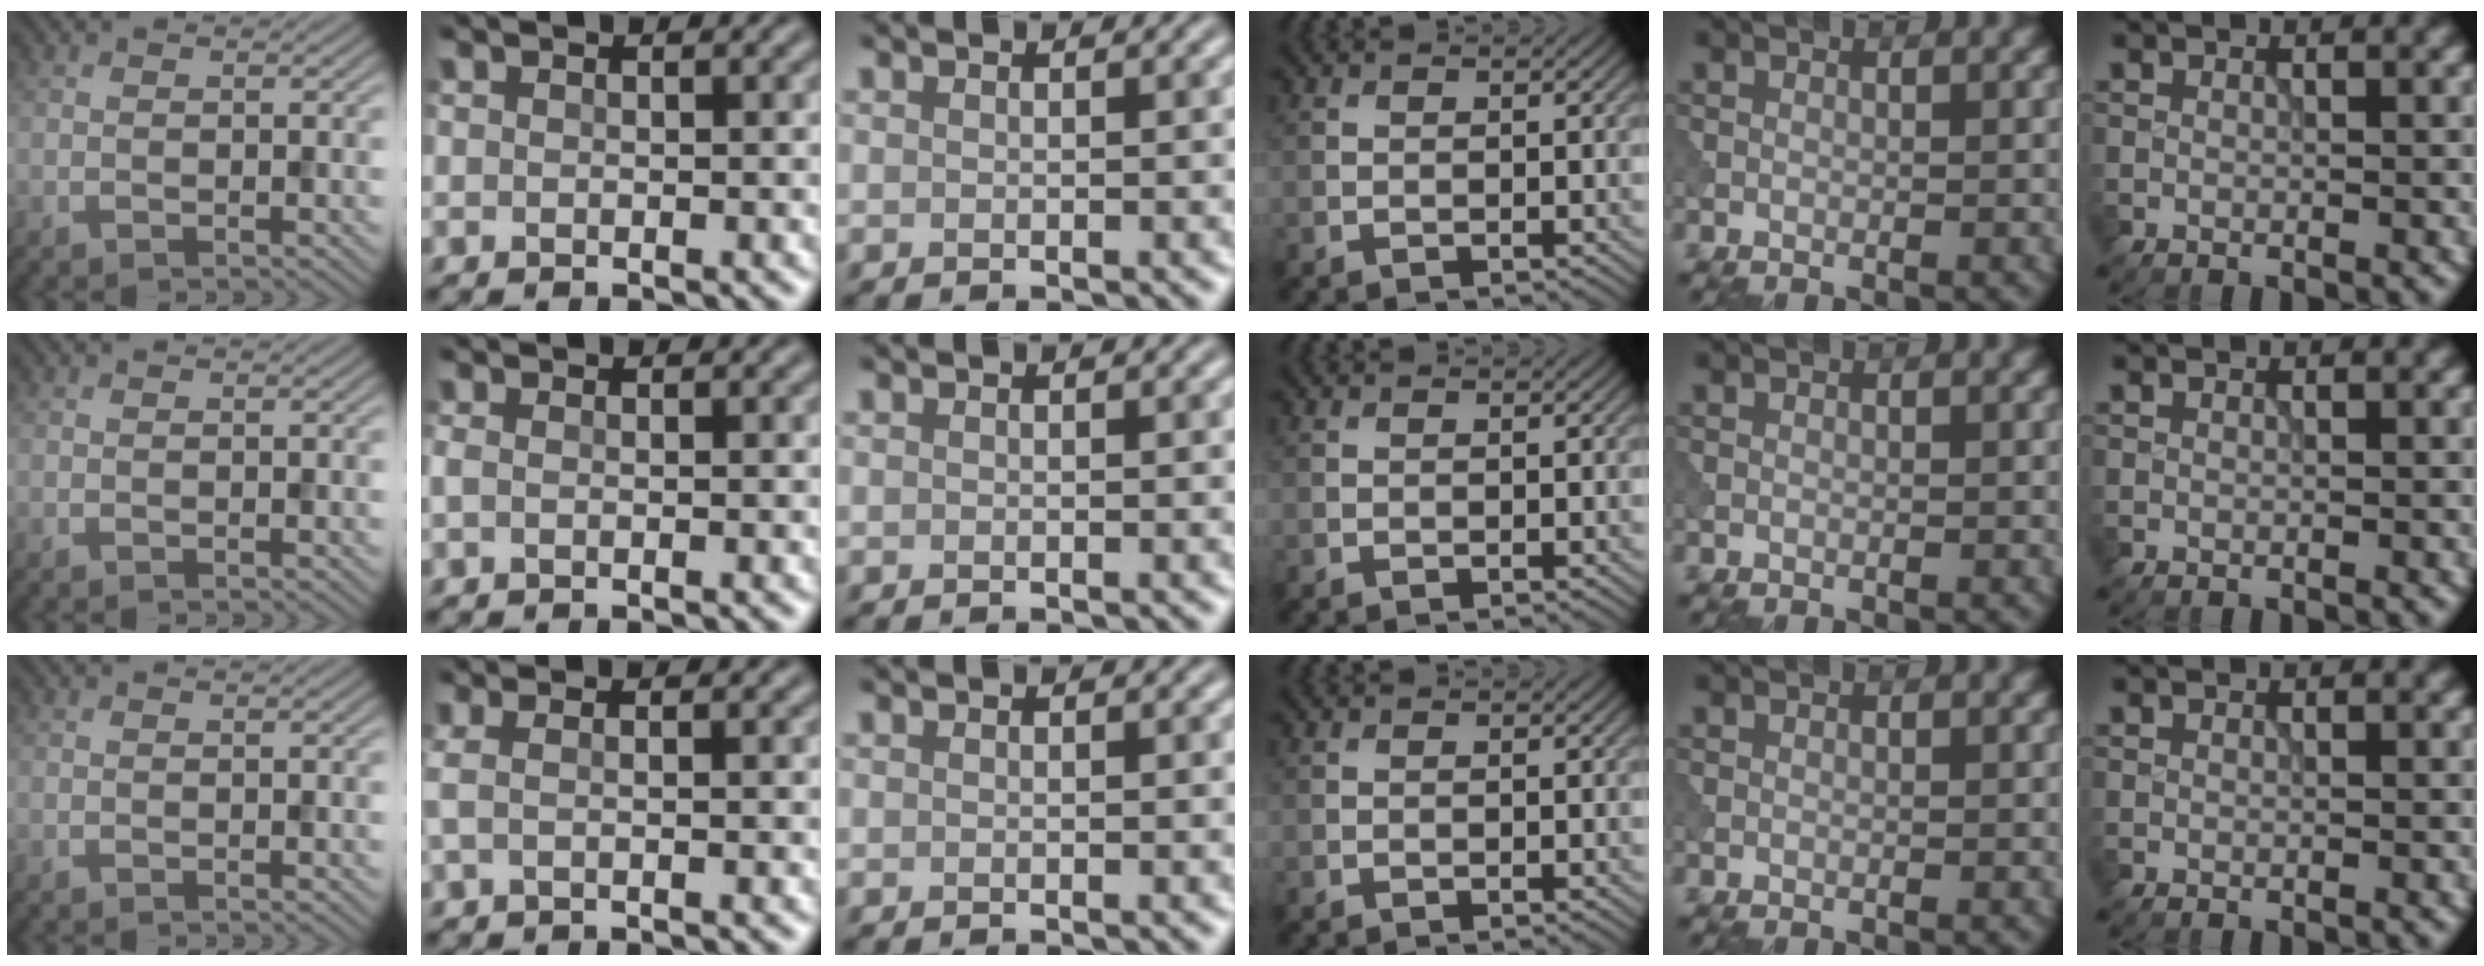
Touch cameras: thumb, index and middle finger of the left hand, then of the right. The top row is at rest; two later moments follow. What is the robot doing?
{"motion": "wipe", "object": "makeup brush"}